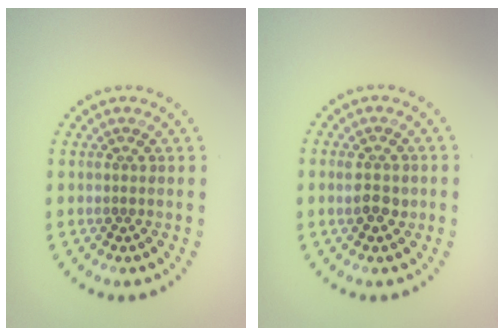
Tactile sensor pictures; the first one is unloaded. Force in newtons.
{"total": 2.0, "press": 2.0, "slide": 0.2}